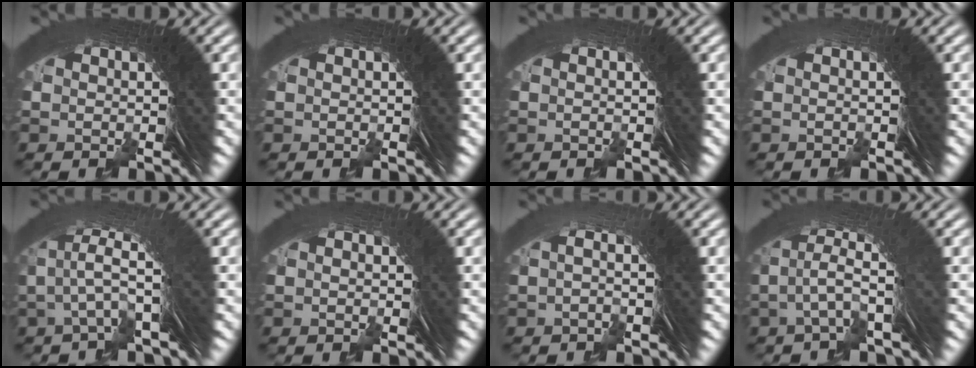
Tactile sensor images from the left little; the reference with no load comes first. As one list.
[{"total": 0.0}, {"total": 0.8, "force": [-0.5, -0.6, -0.2], "torque": [0.006, 0.005, -0.008]}, {"total": 1.1, "force": [-0.6, -0.9, -0.4], "torque": [0.010, 0.007, -0.011]}, {"total": 2.6, "force": [-0.2, -0.2, 2.6], "torque": [-0.044, 0.005, 0.002]}, {"total": 0.8, "force": [-0.6, -0.3, -0.4], "torque": [0.011, 0.007, -0.011]}, {"total": 1.2, "force": [-0.3, -1.0, 0.5], "torque": [-0.011, 0.008, -0.002]}, {"total": 2.1, "force": [-0.3, -0.3, 2.1], "torque": [-0.039, -0.002, 0.004]}]